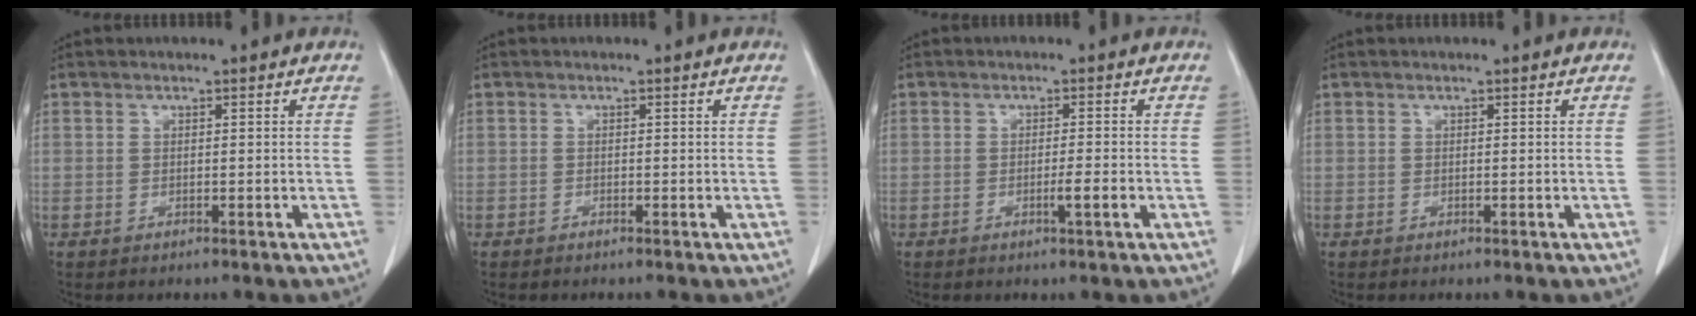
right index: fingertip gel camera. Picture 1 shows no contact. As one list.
[{"total": 0.0}, {"total": 2.4, "force": [-0.8, -0.2, 2.3], "torque": [-0.037, -0.003, -0.014]}, {"total": 0.0}]